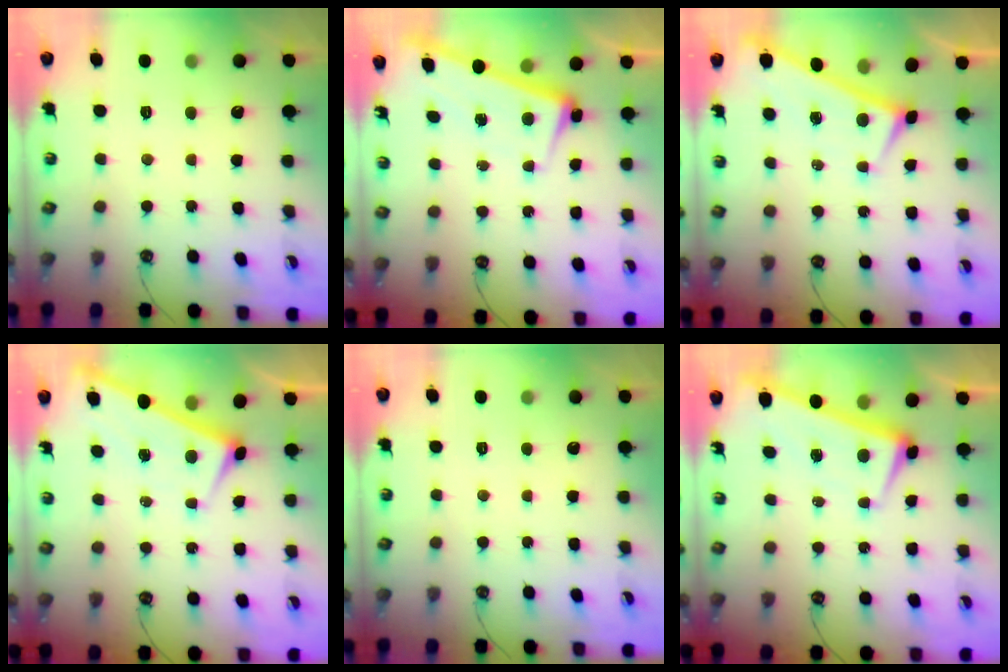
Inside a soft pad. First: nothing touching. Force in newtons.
{"total": 2.3, "press": 2.2, "slide": 0.8}
{"total": 0.0}
{"total": 1.9, "press": 1.9, "slide": 0.2}
{"total": 0.0}
{"total": 2.0, "press": 1.9, "slide": 0.6}